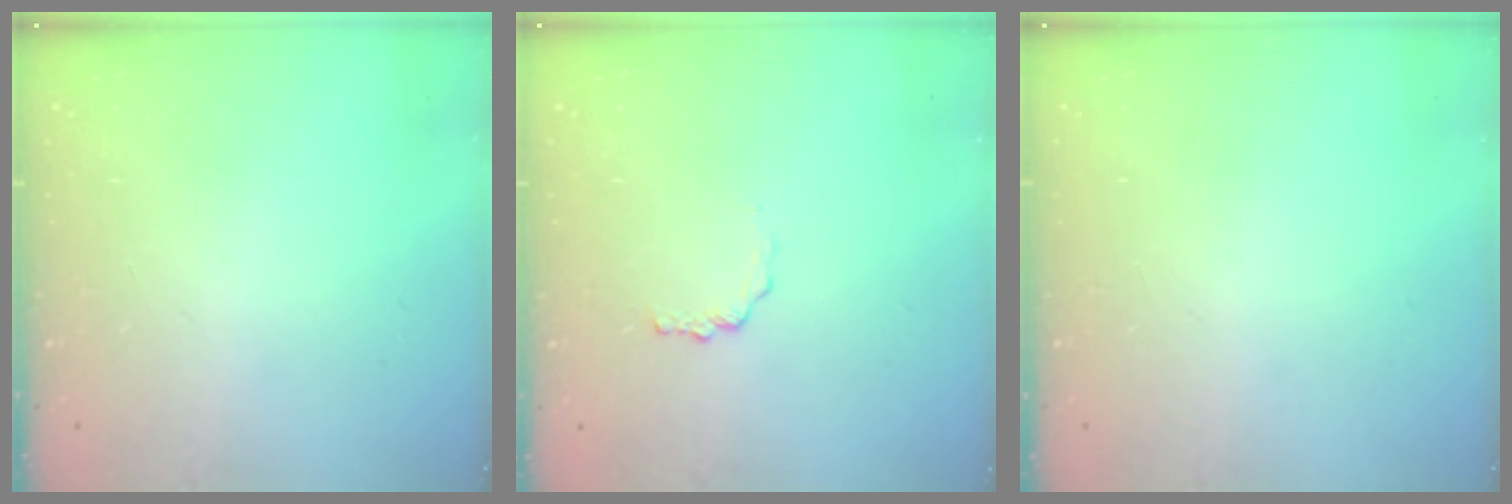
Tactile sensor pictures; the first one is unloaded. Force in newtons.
{"total": 1.7, "press": 1.6, "slide": 0.2}
{"total": 0.0}